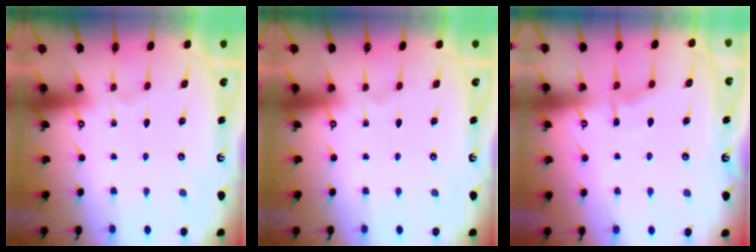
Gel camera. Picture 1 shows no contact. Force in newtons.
{"total": 0.0}
{"total": 5.3, "press": 5.3, "slide": 0.6}